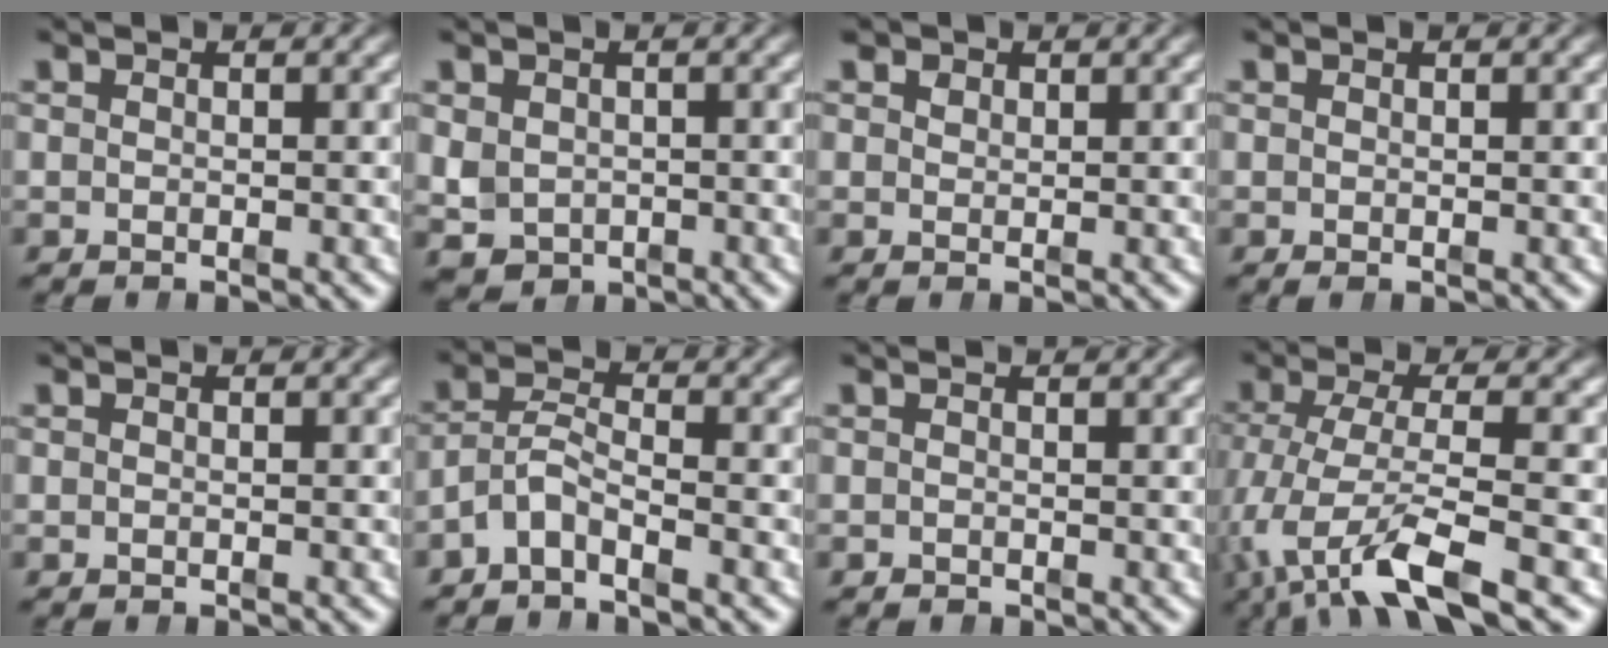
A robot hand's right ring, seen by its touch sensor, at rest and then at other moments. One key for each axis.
{"total": 4.7, "fx": -1.0, "fy": 4.1, "fz": 2.1, "tx": -0.054, "ty": -0.038, "tz": 0.002}
{"total": 0.8, "fx": 0.7, "fy": 0.4, "fz": 0.2, "tx": -0.002, "ty": -0.005, "tz": 0.019}
{"total": 0.0}
{"total": 0.0}
{"total": 4.8, "fx": -2.5, "fy": 3.6, "fz": 2.1, "tx": -0.052, "ty": -0.019, "tz": -0.048}
{"total": 0.0}
{"total": 7.8, "fx": -2.5, "fy": 4.1, "fz": 6.2, "tx": -0.143, "ty": -0.039, "tz": -0.024}